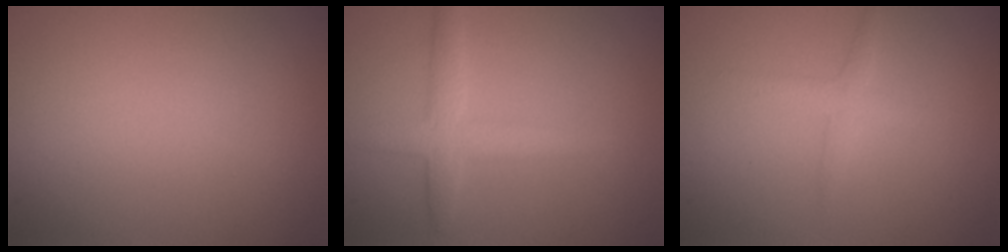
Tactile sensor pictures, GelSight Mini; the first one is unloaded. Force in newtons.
{"total": 2.9, "press": 2.9, "slide": 0.1}
{"total": 1.5, "press": 1.5, "slide": 0.1}